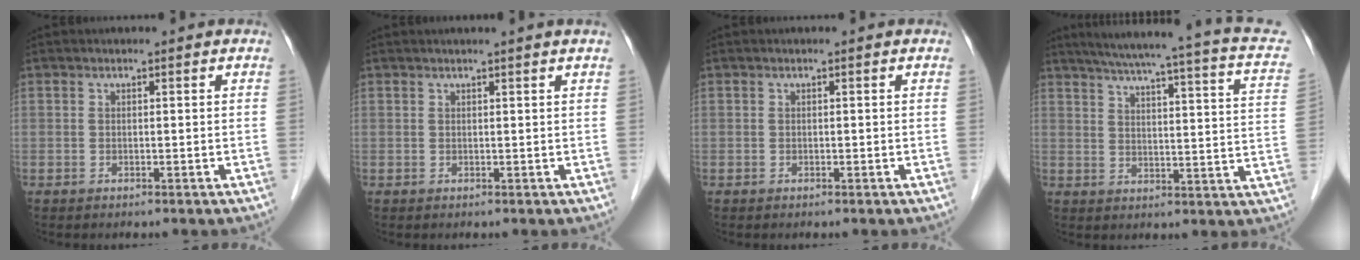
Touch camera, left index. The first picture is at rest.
{"total": 1.2, "force": [0.8, -0.5, 0.7], "torque": [-0.015, -0.002, 0.022]}
{"total": 0.0}
{"total": 20.7, "force": [15.6, 1.7, 13.5], "torque": [-0.198, -0.002, 0.178]}